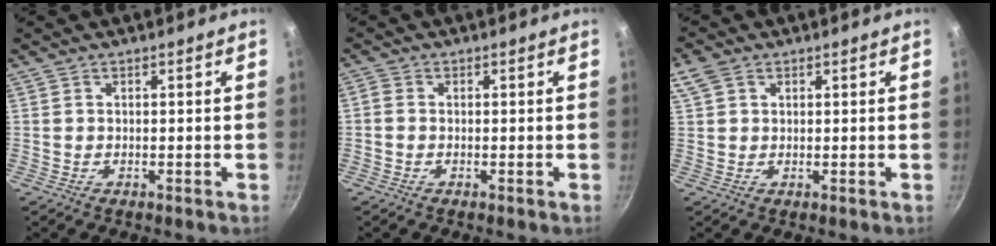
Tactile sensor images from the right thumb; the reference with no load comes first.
{"total": 1.2, "force": [-0.4, 1.0, 0.6], "torque": [-0.013, 0.005, -0.013]}
{"total": 4.4, "force": [2.0, 3.0, 2.4], "torque": [-0.044, 0.005, 0.038]}